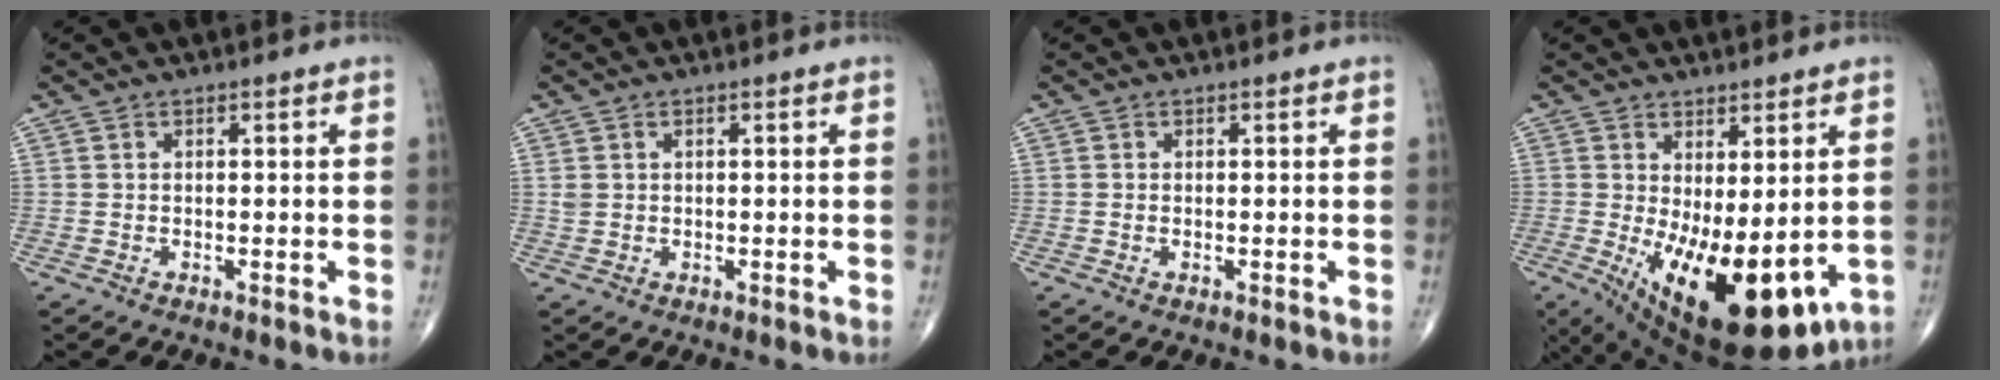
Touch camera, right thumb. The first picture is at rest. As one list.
[{"total": 1.4, "force": [0.5, 0.9, 0.9], "torque": [-0.023, 0.006, 0.017]}, {"total": 0.0}, {"total": 18.3, "force": [-3.4, 7.7, 16.2], "torque": [-0.232, -0.031, -0.021]}]